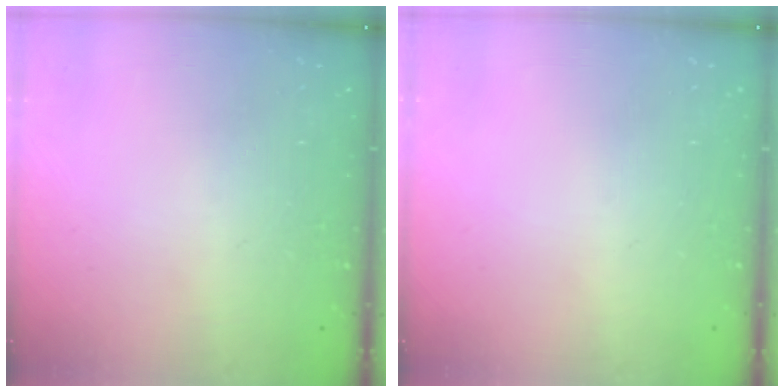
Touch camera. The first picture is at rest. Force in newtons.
{"total": 0.0}